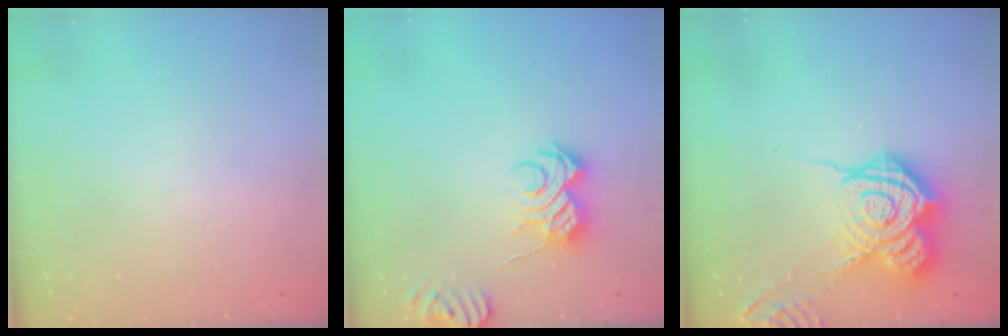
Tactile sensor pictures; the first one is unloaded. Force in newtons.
{"total": 8.5, "press": 8.5, "slide": 0.7}
{"total": 18.8, "press": 18.7, "slide": 1.5}